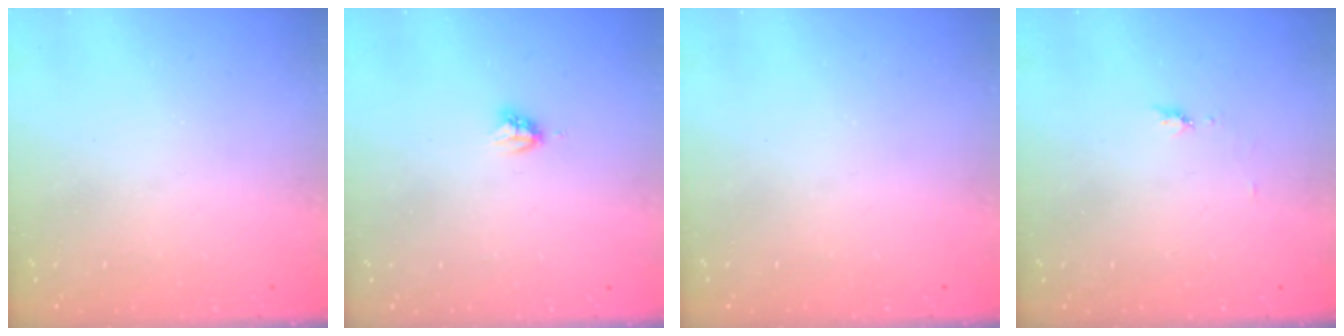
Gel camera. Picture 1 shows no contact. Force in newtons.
{"total": 3.2, "press": 3.2, "slide": 0.4}
{"total": 0.0}
{"total": 4.8, "press": 4.7, "slide": 0.6}